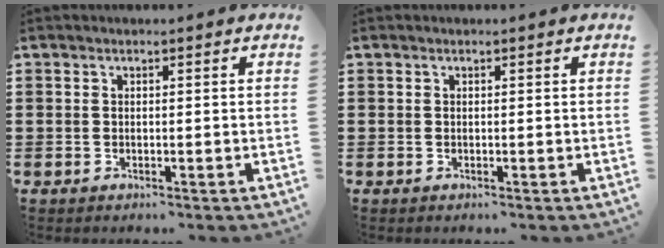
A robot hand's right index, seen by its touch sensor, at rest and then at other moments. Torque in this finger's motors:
{"motor_torque": [0.00, 0.00, 0.00, 0.00]}